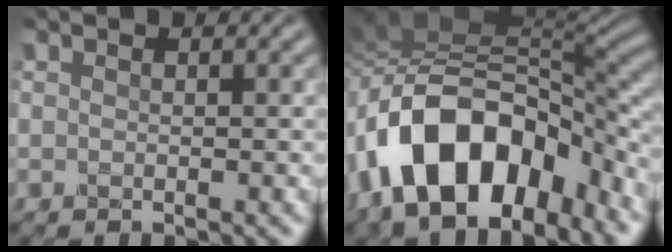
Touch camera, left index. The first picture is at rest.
{"total": 14.5, "force": [-6.4, 7.9, 10.4], "torque": [-0.170, 0.007, -0.122]}